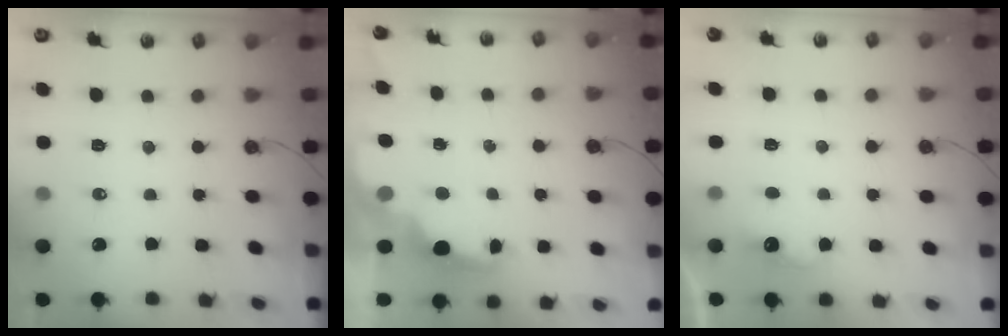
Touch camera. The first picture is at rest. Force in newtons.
{"total": 2.6, "press": 2.5, "slide": 0.8}
{"total": 3.7, "press": 3.5, "slide": 1.0}